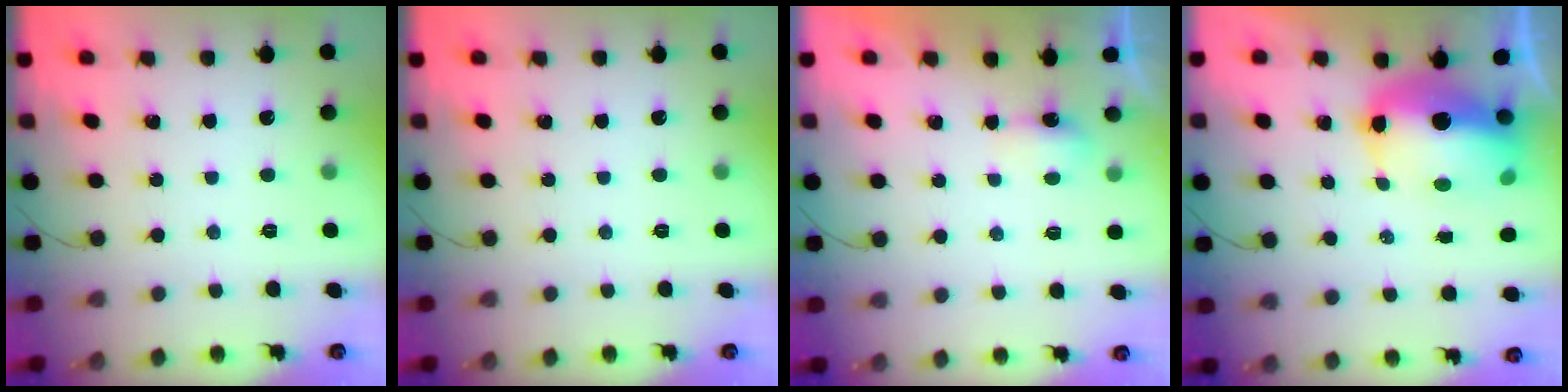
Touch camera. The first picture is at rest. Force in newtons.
{"total": 0.0}
{"total": 7.9, "press": 3.5, "slide": 7.0}
{"total": 14.3, "press": 14.0, "slide": 2.9}